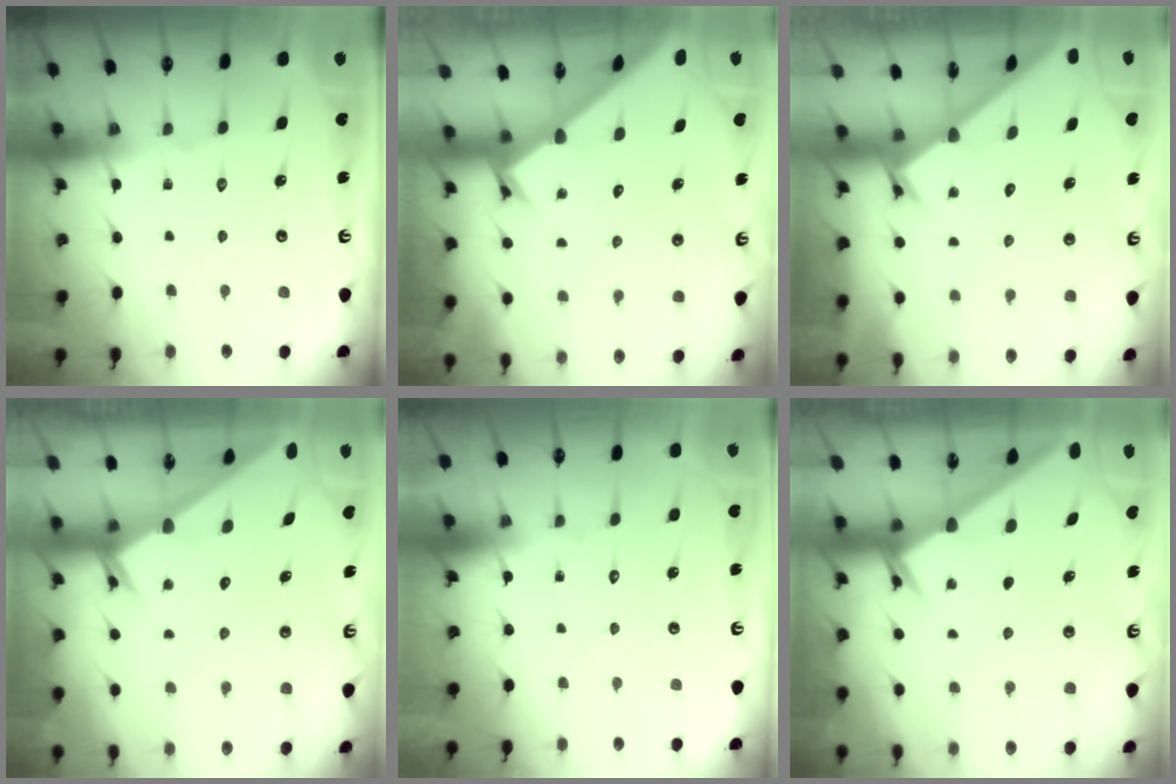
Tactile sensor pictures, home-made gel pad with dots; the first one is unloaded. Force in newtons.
{"total": 2.6, "press": 2.6, "slide": 0.3}
{"total": 1.8, "press": 1.8, "slide": 0.1}
{"total": 2.2, "press": 2.2, "slide": 0.1}
{"total": 1.7, "press": 1.7, "slide": 0.1}
{"total": 2.1, "press": 2.1, "slide": 0.1}